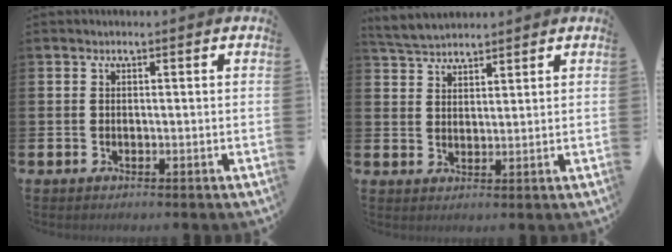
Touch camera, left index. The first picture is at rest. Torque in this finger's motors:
{"motor_torque": [0.00, -0.30, 0.05, 0.05]}